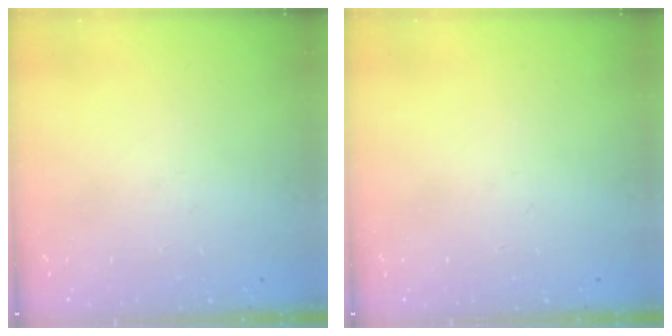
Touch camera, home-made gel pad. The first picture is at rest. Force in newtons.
{"total": 0.0}